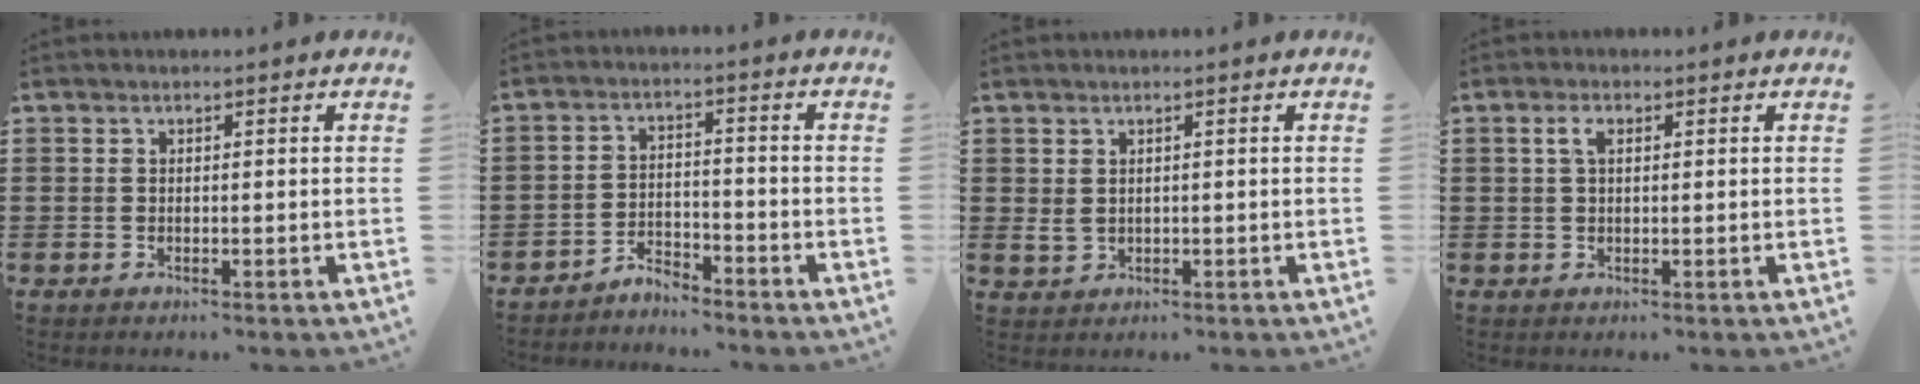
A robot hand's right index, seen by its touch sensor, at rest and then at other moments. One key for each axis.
{"total": 3.5, "fx": -3.5, "fy": 0.4, "fz": 0.0, "tx": -0.009, "ty": 0.004, "tz": -0.074}
{"total": 1.3, "fx": 0.5, "fy": 0.9, "fz": 0.8, "tx": -0.027, "ty": 0.001, "tz": 0.007}
{"total": 2.2, "fx": 0.6, "fy": 1.0, "fz": 1.8, "tx": -0.039, "ty": 0.008, "tz": 0.010}